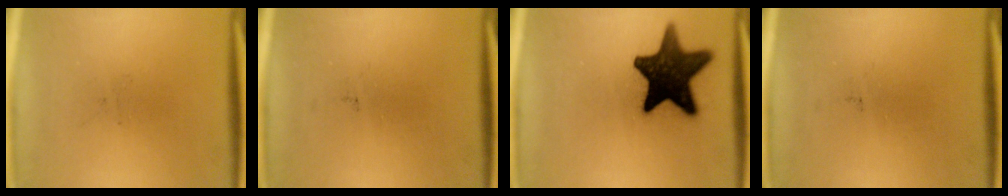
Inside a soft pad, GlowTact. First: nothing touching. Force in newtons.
{"total": 0.0}
{"total": 16.8}
{"total": 0.0}